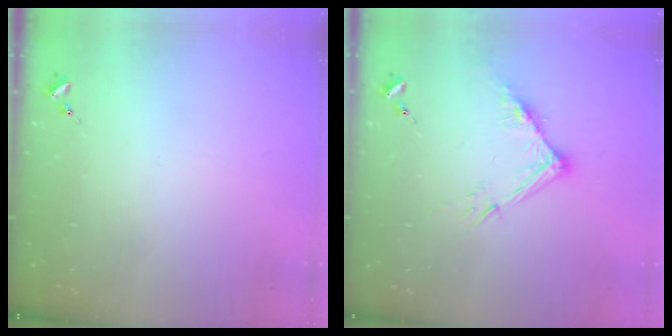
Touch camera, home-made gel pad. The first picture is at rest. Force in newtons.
{"total": 10.5, "press": 10.5, "slide": 0.8}